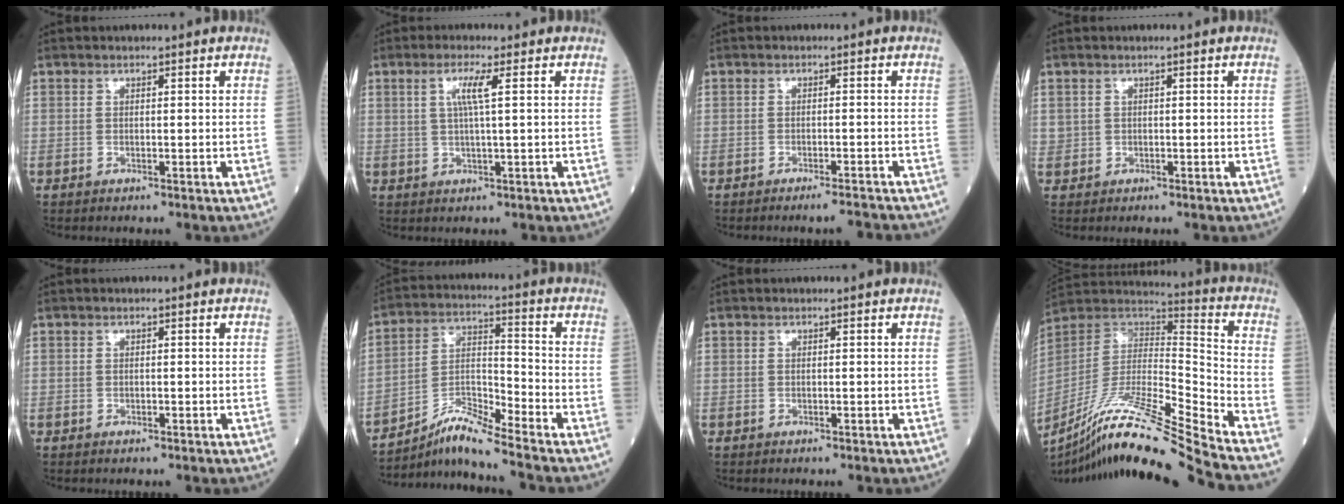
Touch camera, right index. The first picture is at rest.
{"total": 3.7, "force": [1.1, -0.3, 3.5], "torque": [-0.073, 0.002, 0.021]}
{"total": 3.5, "force": [-3.3, -0.4, 1.1], "torque": [-0.008, -0.007, -0.048]}
{"total": 1.3, "force": [0.2, 1.3, 0.1], "torque": [0.009, 0.003, 0.002]}
{"total": 0.0}
{"total": 8.4, "force": [-7.6, -1.4, 3.2], "torque": [-0.074, 0.002, -0.140]}
{"total": 0.0}
{"total": 22.8, "force": [-18.8, -2.0, 12.8], "torque": [-0.241, -0.023, -0.341]}